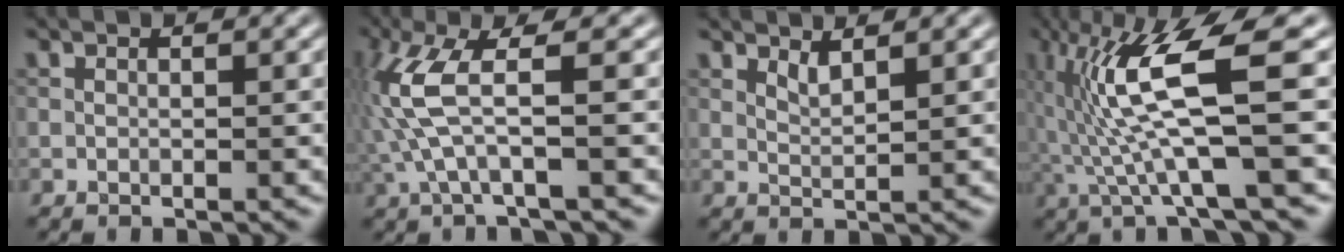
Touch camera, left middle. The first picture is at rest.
{"total": 5.5, "force": [0.2, 1.0, 5.4], "torque": [-0.138, 0.009, 0.002]}
{"total": 1.4, "force": [1.2, 0.2, 0.8], "torque": [-0.018, -0.002, 0.020]}
{"total": 8.4, "force": [0.2, 1.0, 8.3], "torque": [-0.167, 0.010, 0.008]}